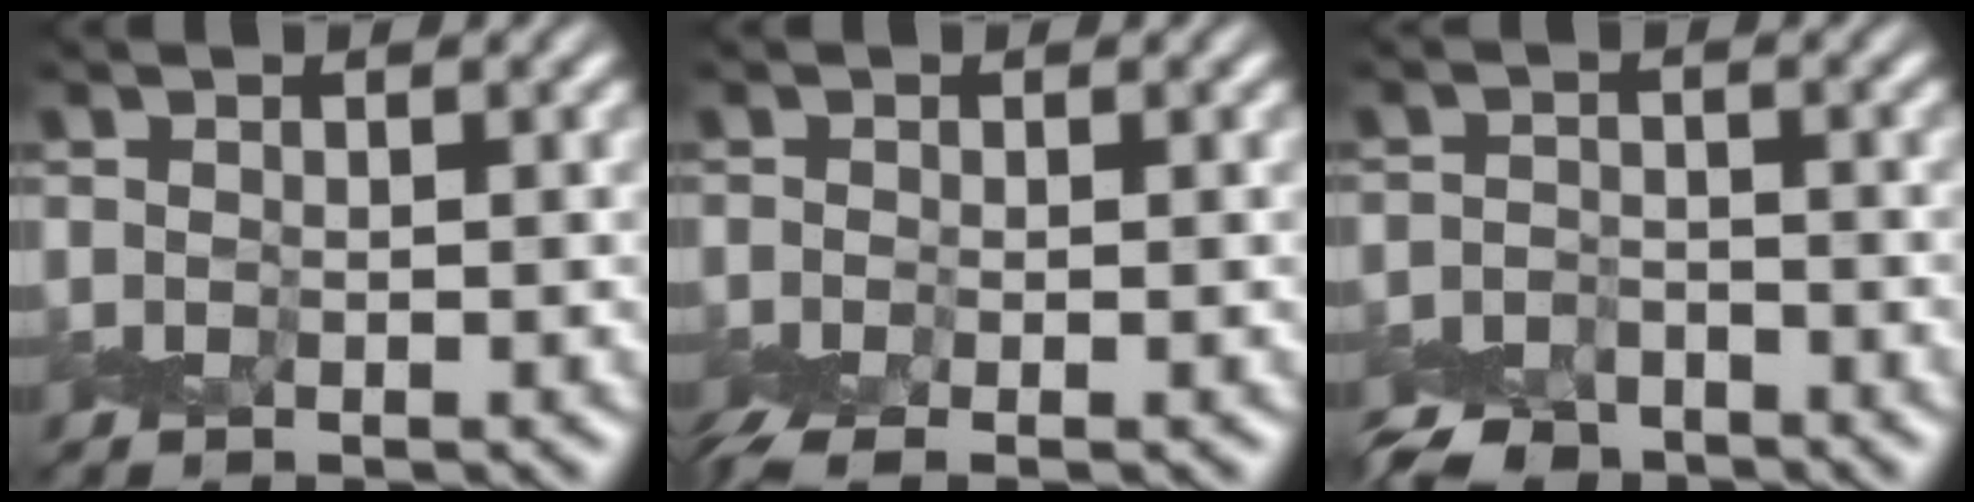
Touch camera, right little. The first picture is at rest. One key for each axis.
{"total": 2.6, "fx": -1.7, "fy": 0.8, "fz": 1.8, "tx": -0.041, "ty": -0.008, "tz": -0.041}
{"total": 3.6, "fx": -3.4, "fy": 1.2, "fz": 0.4, "tx": -0.002, "ty": -0.004, "tz": -0.067}